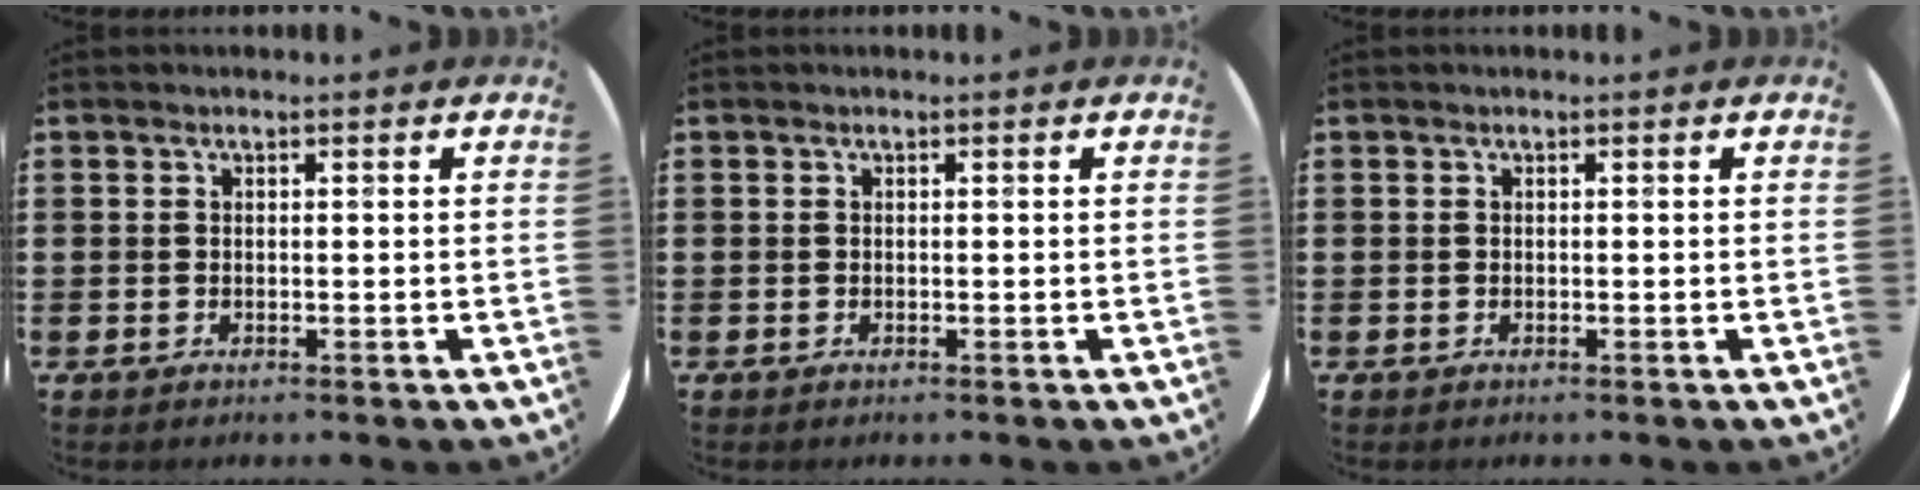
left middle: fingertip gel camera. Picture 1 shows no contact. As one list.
[{"total": 0.0}, {"total": 0.0}]